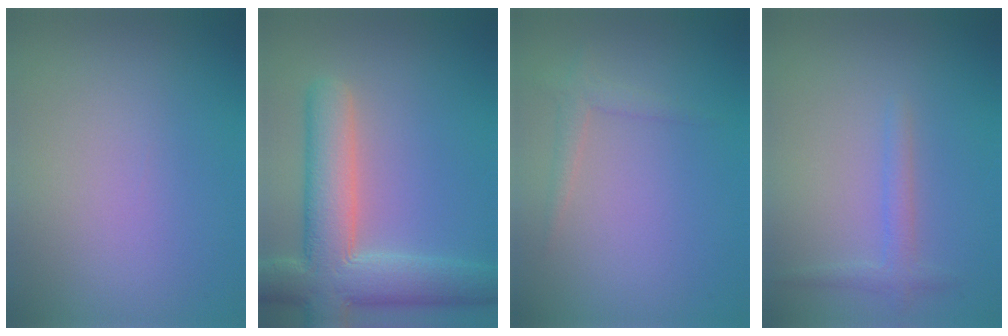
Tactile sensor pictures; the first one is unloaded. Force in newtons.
{"total": 8.2, "press": 8.2, "slide": 0.9}
{"total": 1.4, "press": 1.4, "slide": 0.1}
{"total": 1.5, "press": 1.5, "slide": 0.2}